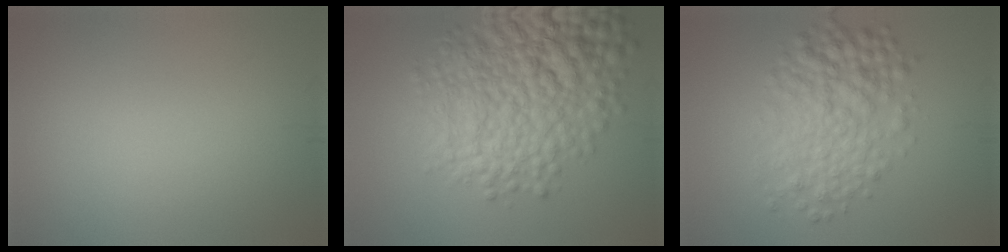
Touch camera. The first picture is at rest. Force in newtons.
{"total": 11.1, "press": 11.1, "slide": 0.3}
{"total": 6.0, "press": 6.0, "slide": 0.0}